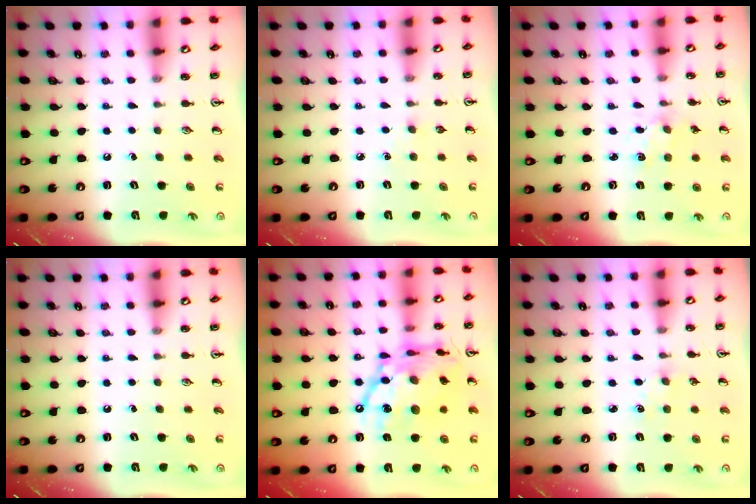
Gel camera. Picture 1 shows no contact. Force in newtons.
{"total": 2.6, "press": 2.5, "slide": 0.3}
{"total": 1.6, "press": 1.6, "slide": 0.5}
{"total": 0.0}
{"total": 20.2, "press": 20.1, "slide": 1.7}
{"total": 1.3, "press": 1.3, "slide": 0.2}